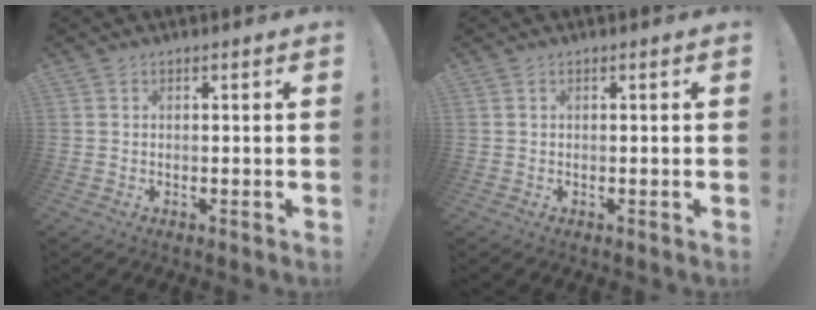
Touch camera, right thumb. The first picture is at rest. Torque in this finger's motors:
{"motor_torque": [-0.15, -0.09, -0.45, 0.17, 0.01]}